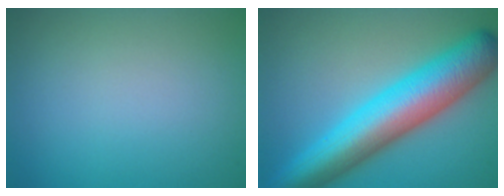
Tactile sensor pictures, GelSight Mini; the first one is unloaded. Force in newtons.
{"total": 10.9, "press": 10.9, "slide": 0.1}